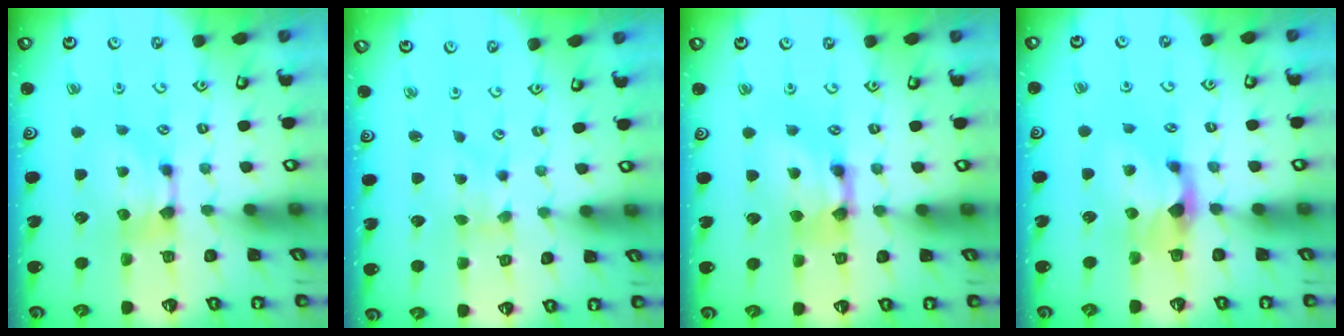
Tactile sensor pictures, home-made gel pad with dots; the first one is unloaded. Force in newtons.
{"total": 2.6, "press": 2.4, "slide": 0.8}
{"total": 3.3, "press": 3.3, "slide": 0.2}
{"total": 1.8, "press": 1.2, "slide": 1.4}